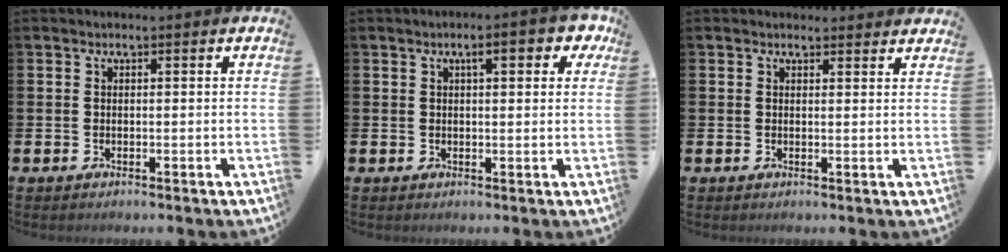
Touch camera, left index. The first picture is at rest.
{"total": 5.1, "force": [2.3, 1.9, 4.2], "torque": [-0.053, 0.000, 0.028]}
{"total": 1.4, "force": [1.4, 0.3, 0.0], "torque": [0.008, -0.005, 0.023]}